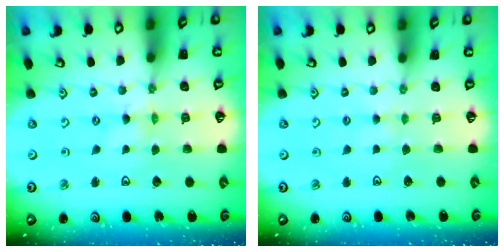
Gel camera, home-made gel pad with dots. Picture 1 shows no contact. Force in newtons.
{"total": 2.3, "press": 2.3, "slide": 0.3}